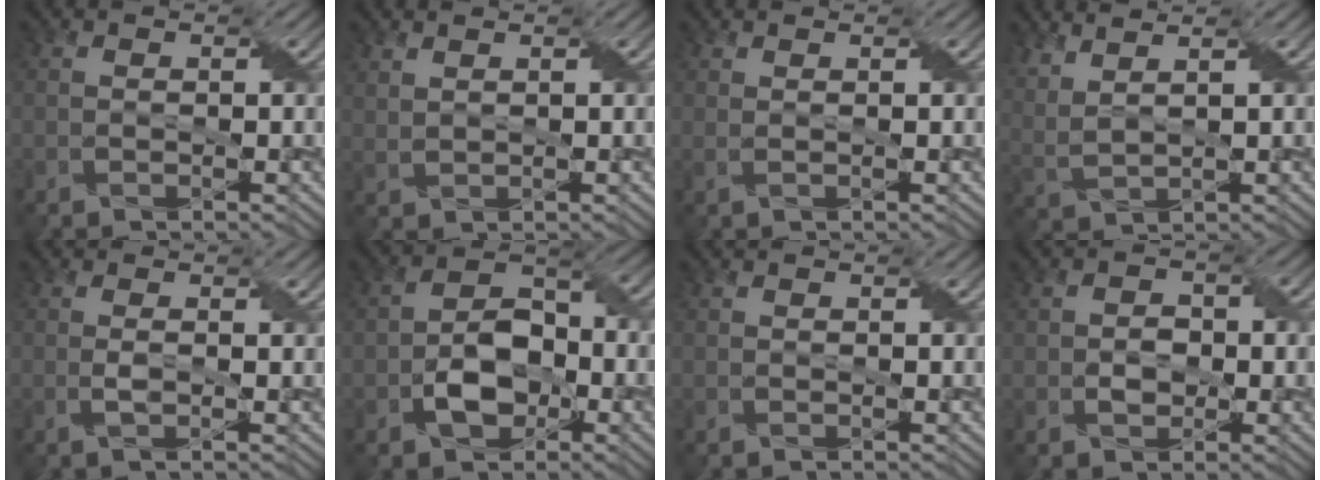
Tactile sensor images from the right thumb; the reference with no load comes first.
{"total": 1.6, "force": [1.3, 0.4, 0.7], "torque": [-0.021, 0.000, 0.033]}
{"total": 0.9, "force": [0.6, 0.0, 0.6], "torque": [-0.019, 0.004, 0.007]}
{"total": 5.2, "force": [4.0, 1.4, 3.0], "torque": [-0.077, 0.009, 0.067]}
{"total": 1.4, "force": [0.0, 0.2, 1.4], "torque": [-0.031, 0.003, -0.001]}
{"total": 6.8, "force": [-2.5, 4.5, 4.5], "torque": [-0.075, 0.004, -0.049]}
{"total": 0.0}
{"total": 2.5, "force": [-0.6, 1.9, 1.5], "torque": [-0.028, -0.002, -0.011]}